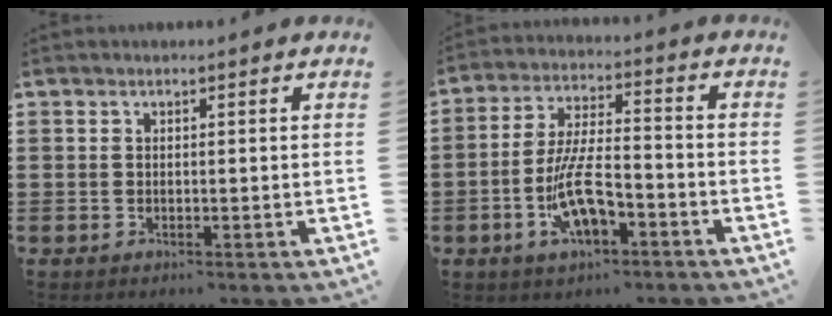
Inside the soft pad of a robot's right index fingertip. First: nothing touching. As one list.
[{"total": 9.5, "force": [-3.8, 3.7, 7.9], "torque": [-0.171, 0.001, -0.072]}]